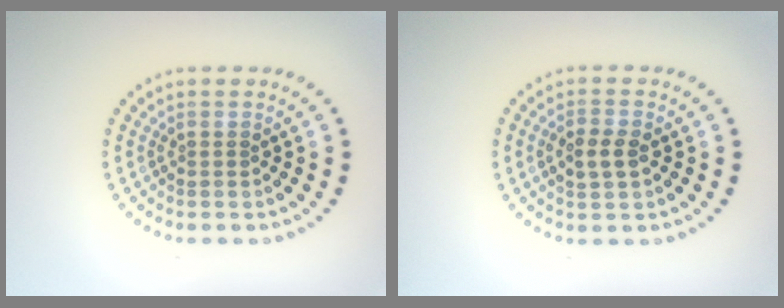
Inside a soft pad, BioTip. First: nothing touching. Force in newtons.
{"total": 2.4, "press": 2.3, "slide": 0.4}